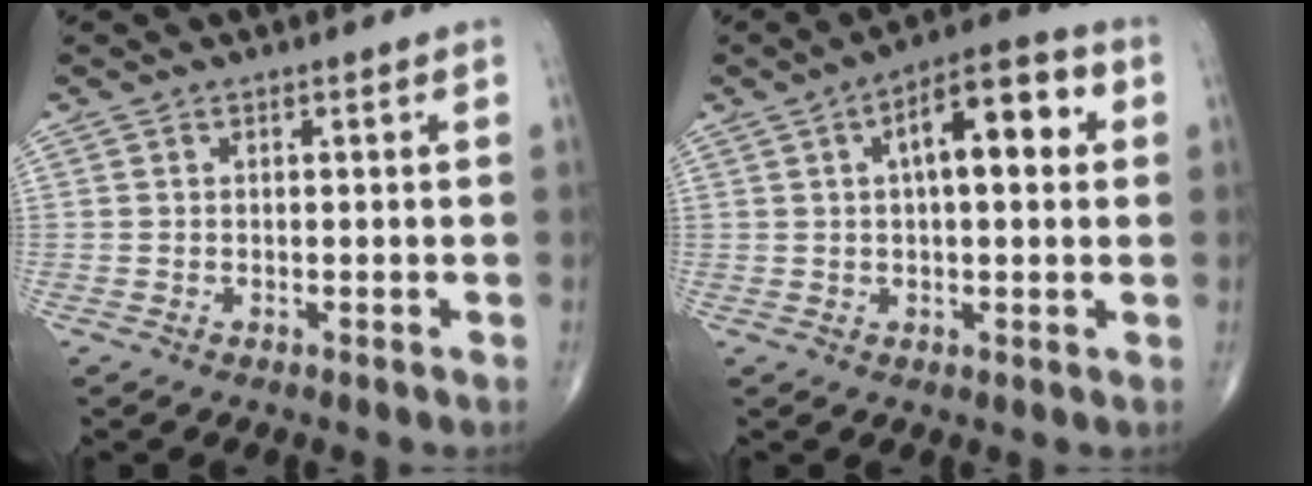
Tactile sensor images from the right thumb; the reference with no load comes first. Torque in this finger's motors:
{"motor_torque": [0.03, 2.52, 1.47, 0.28, 0.12]}